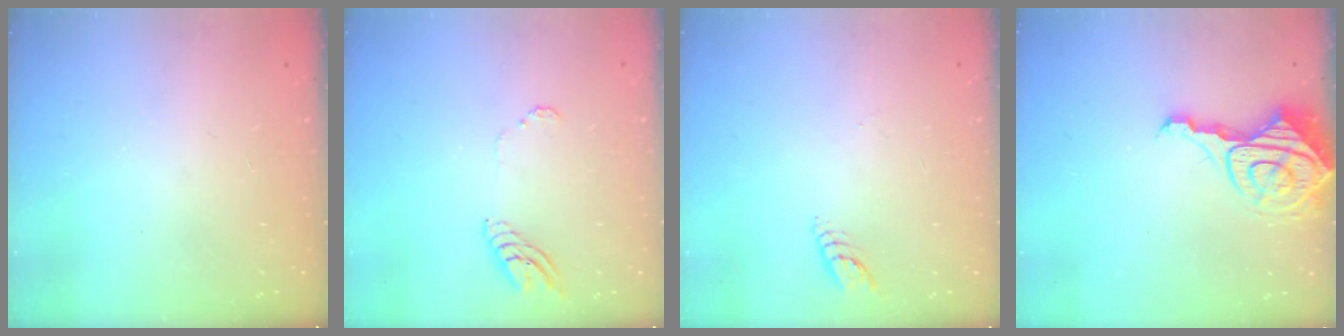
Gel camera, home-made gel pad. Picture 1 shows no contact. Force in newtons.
{"total": 6.4, "press": 6.4, "slide": 0.4}
{"total": 3.9, "press": 3.9, "slide": 0.4}
{"total": 10.1, "press": 10.0, "slide": 0.9}